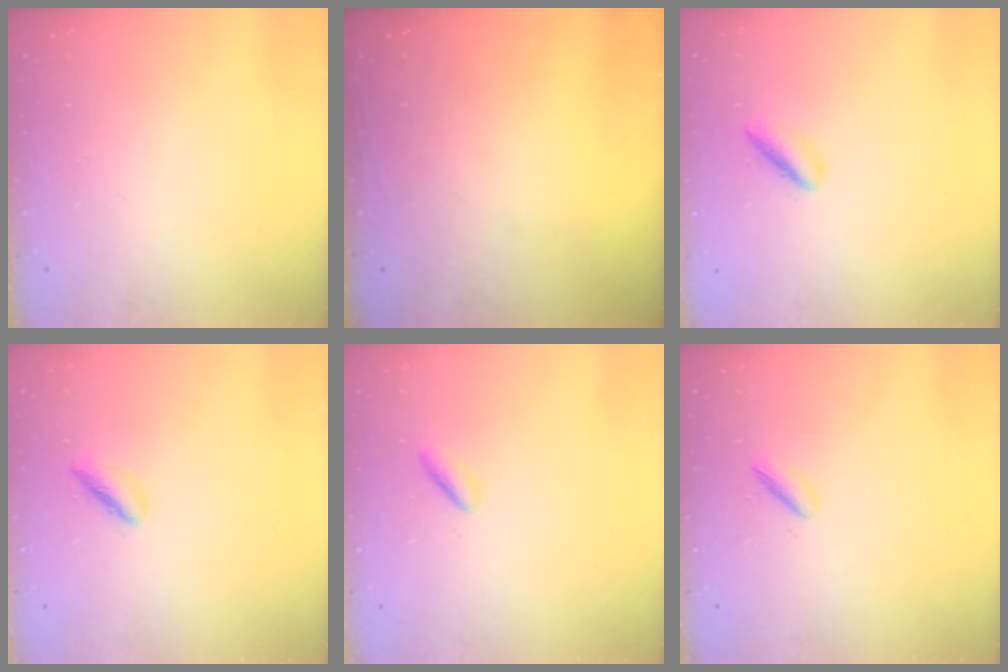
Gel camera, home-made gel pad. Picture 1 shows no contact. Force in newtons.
{"total": 0.0}
{"total": 2.2, "press": 2.2, "slide": 0.4}
{"total": 1.9, "press": 1.8, "slide": 0.4}
{"total": 1.4, "press": 1.2, "slide": 0.8}
{"total": 2.9, "press": 2.7, "slide": 0.9}